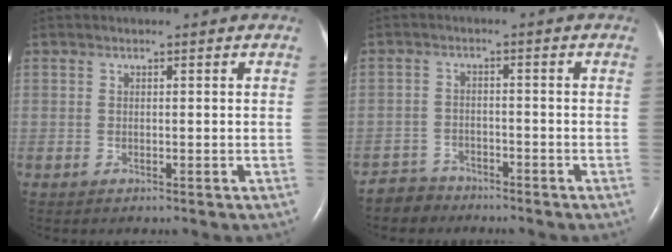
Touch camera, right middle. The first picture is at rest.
{"total": 3.6, "force": [-3.1, 1.5, -0.9], "torque": [0.014, -0.001, -0.060]}